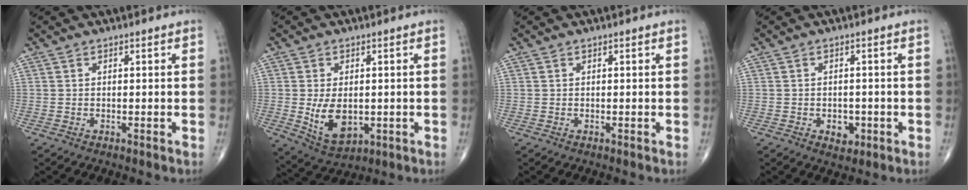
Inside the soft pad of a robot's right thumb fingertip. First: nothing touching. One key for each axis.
{"total": 8.3, "fx": -0.8, "fy": 5.0, "fz": 6.5, "tx": -0.100, "ty": -0.014, "tz": 0.002}
{"total": 0.0}
{"total": 3.1, "fx": -1.1, "fy": 2.2, "fz": 2.0, "tx": -0.014, "ty": 0.003, "tz": -0.010}